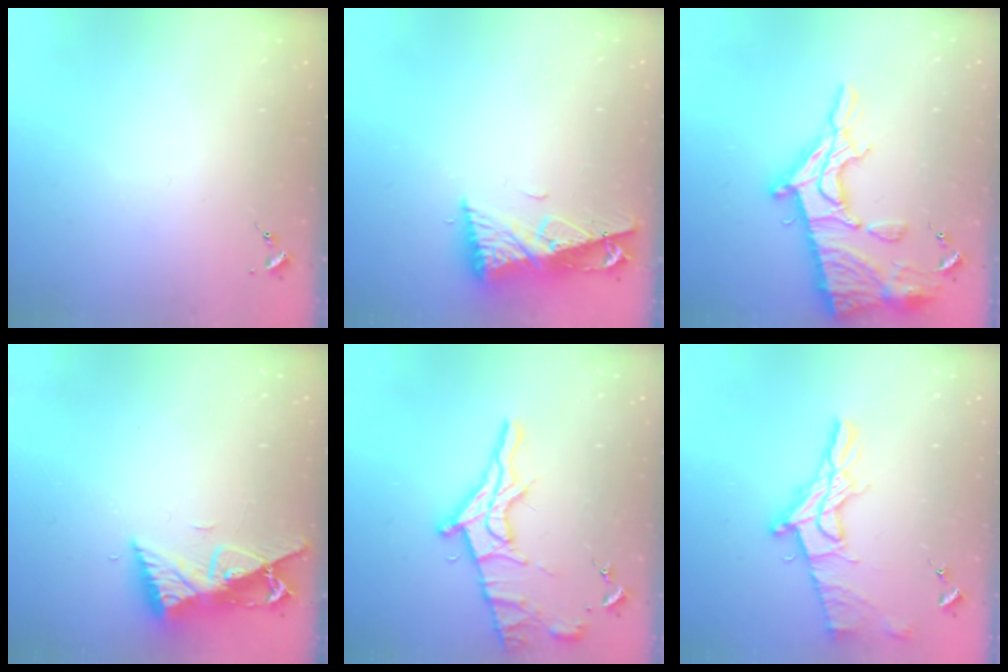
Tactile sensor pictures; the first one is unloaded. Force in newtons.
{"total": 9.3, "press": 9.2, "slide": 1.3}
{"total": 24.8, "press": 24.7, "slide": 2.3}
{"total": 9.7, "press": 9.7, "slide": 1.0}
{"total": 16.8, "press": 16.7, "slide": 1.2}
{"total": 14.8, "press": 14.8, "slide": 1.1}